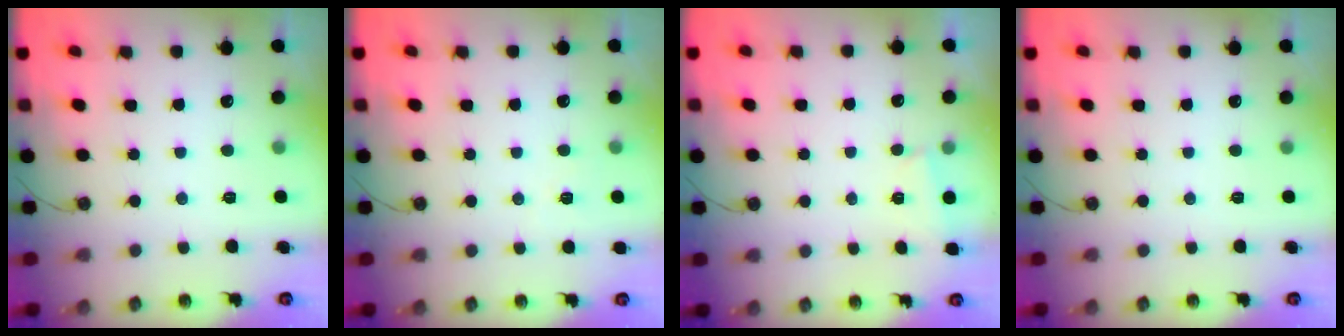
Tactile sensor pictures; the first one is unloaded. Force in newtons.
{"total": 4.2, "press": 4.1, "slide": 0.5}
{"total": 1.0, "press": 0.9, "slide": 0.4}
{"total": 0.0}